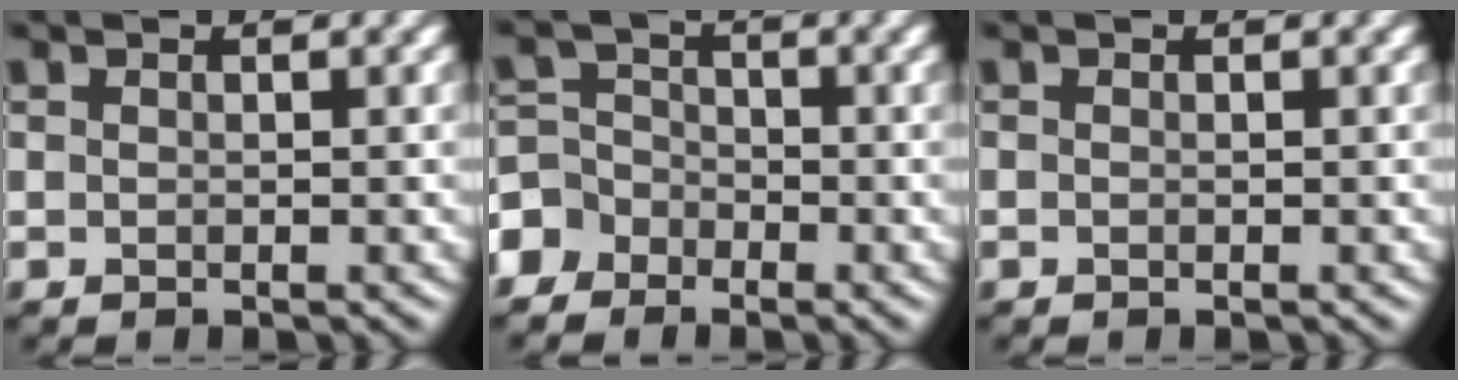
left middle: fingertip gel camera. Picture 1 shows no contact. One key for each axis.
{"total": 4.2, "fx": -2.7, "fy": 3.1, "fz": 0.7, "tx": 0.005, "ty": 0.010, "tz": -0.067}
{"total": 0.0}